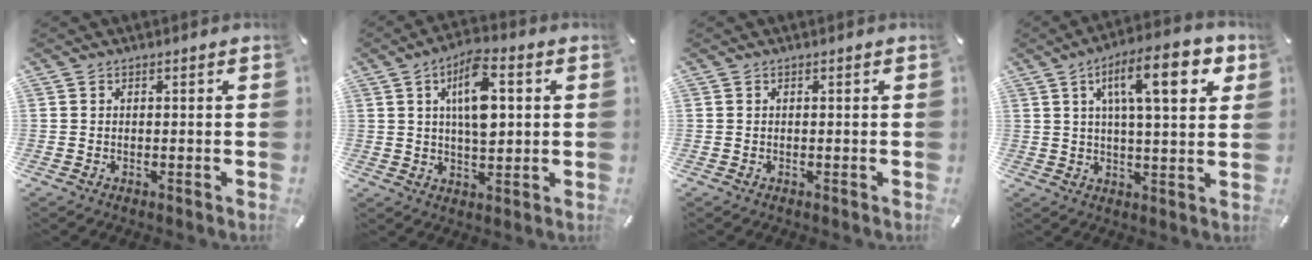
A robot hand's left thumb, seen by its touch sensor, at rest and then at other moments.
{"total": 11.2, "force": [3.0, 5.0, 9.6], "torque": [-0.174, -0.003, 0.045]}
{"total": 0.0}
{"total": 15.8, "force": [6.7, 4.9, 13.5], "torque": [-0.217, -0.004, 0.101]}